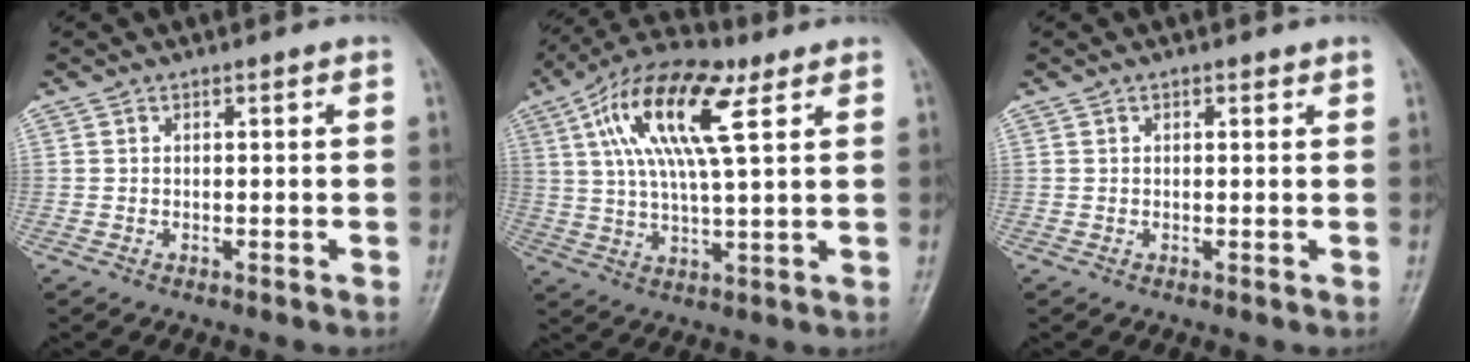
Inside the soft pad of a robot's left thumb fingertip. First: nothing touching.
{"total": 16.2, "force": [6.3, 5.3, 14.0], "torque": [-0.261, 0.008, 0.106]}
{"total": 0.7, "force": [0.5, 0.4, 0.4], "torque": [-0.003, -0.002, 0.004]}